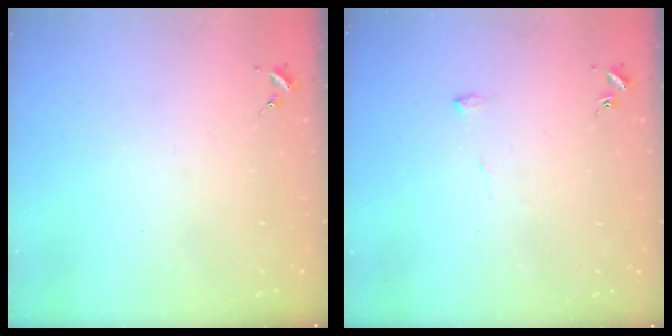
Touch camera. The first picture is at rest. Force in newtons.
{"total": 5.8, "press": 5.8, "slide": 0.3}